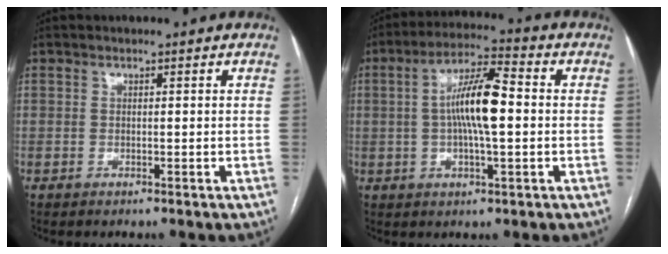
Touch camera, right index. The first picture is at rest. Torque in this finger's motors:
{"motor_torque": [0.82, 0.24, 0.33, 0.13]}